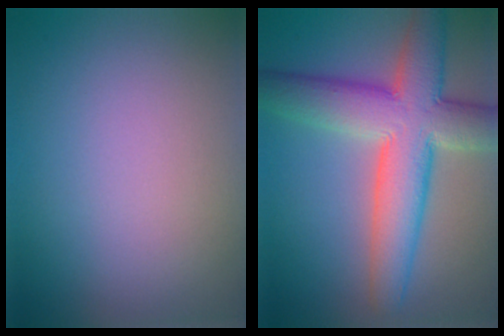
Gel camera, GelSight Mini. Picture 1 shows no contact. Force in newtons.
{"total": 9.8, "press": 9.8, "slide": 0.5}